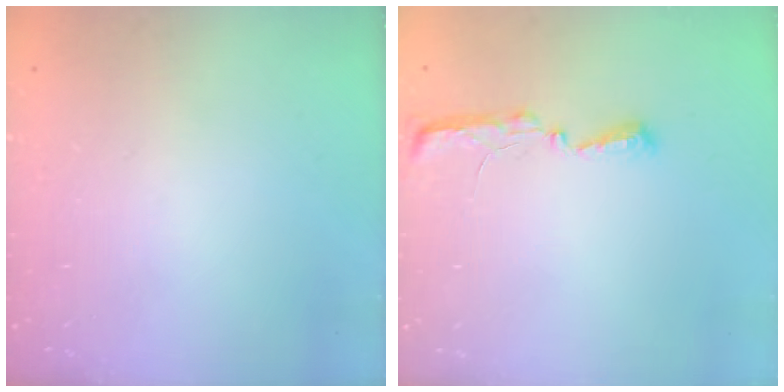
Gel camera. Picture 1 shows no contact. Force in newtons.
{"total": 5.4, "press": 5.3, "slide": 0.7}